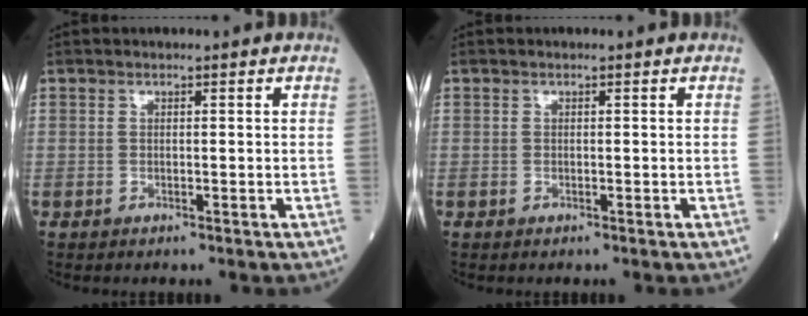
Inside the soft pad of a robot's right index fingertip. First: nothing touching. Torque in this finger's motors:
{"motor_torque": [-0.07, -0.03, -0.03, -0.01]}